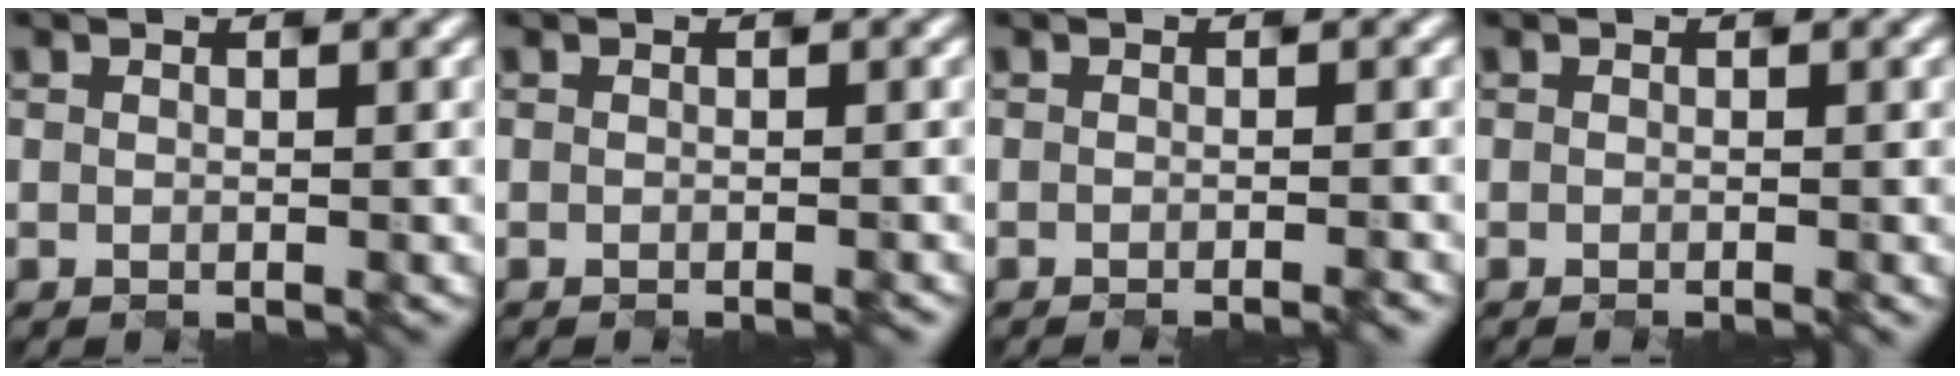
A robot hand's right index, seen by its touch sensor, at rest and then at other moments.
{"total": 0.9, "force": [-0.4, 0.4, 0.7], "torque": [-0.001, 0.002, -0.009]}
{"total": 2.0, "force": [-0.8, 0.8, 1.7], "torque": [0.004, 0.002, -0.014]}
{"total": 0.8, "force": [-0.2, 0.2, 0.7], "torque": [-0.006, 0.002, -0.009]}